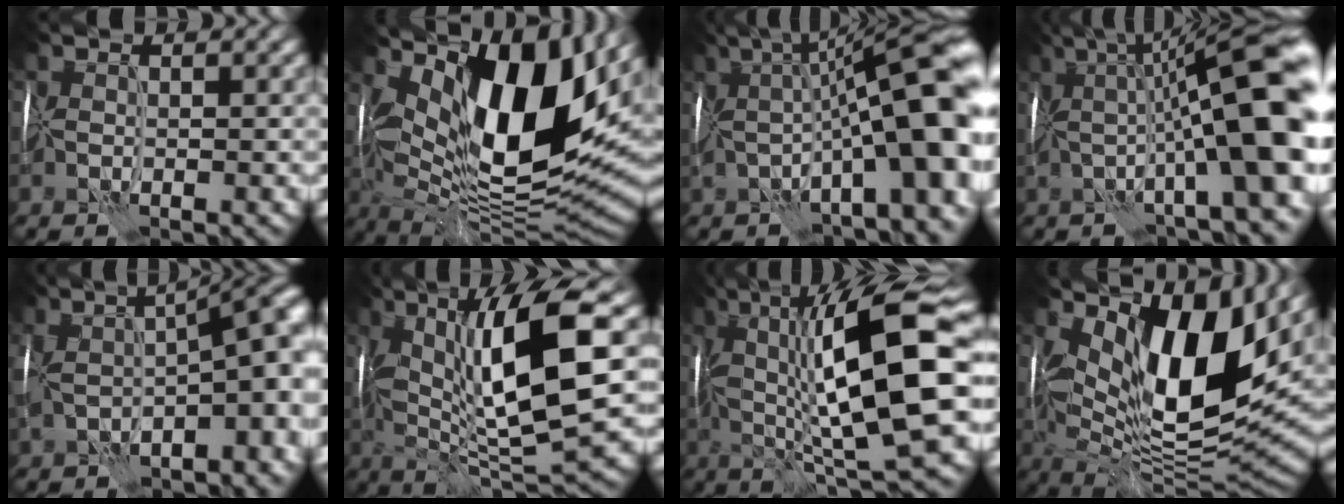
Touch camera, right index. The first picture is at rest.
{"total": 16.0, "force": [5.4, 7.4, 13.2], "torque": [-0.213, -0.004, 0.084]}
{"total": 15.6, "force": [-0.3, 4.5, 14.9], "torque": [-0.187, 0.024, 0.004]}
{"total": 15.2, "force": [1.1, 3.6, 14.7], "torque": [-0.202, 0.030, 0.017]}
{"total": 13.5, "force": [-1.0, 5.6, 12.3], "torque": [-0.178, -0.005, -0.001]}
{"total": 13.5, "force": [2.6, 3.4, 12.8], "torque": [-0.218, 0.003, 0.049]}
{"total": 15.1, "force": [2.1, 3.5, 14.5], "torque": [-0.236, 0.013, 0.039]}
{"total": 14.6, "force": [5.0, 6.4, 12.1], "torque": [-0.195, -0.007, 0.082]}